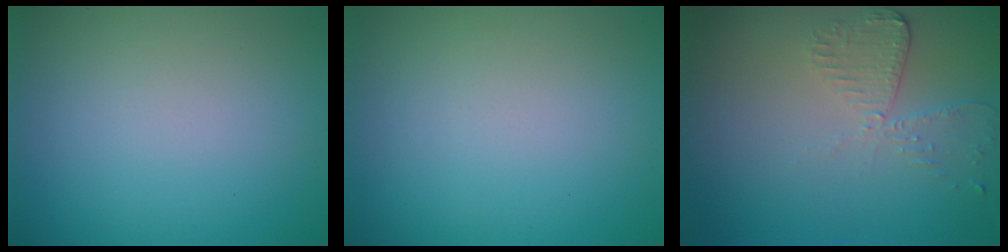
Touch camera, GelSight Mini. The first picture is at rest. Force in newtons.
{"total": 0.0}
{"total": 2.6, "press": 2.3, "slide": 1.1}